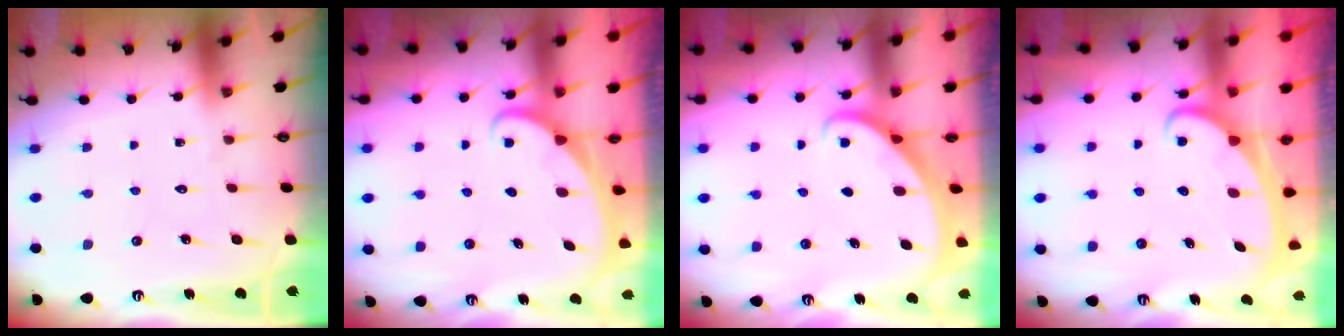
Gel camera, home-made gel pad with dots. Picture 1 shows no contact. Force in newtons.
{"total": 1.8, "press": 1.8, "slide": 0.1}
{"total": 1.8, "press": 1.8, "slide": 0.0}
{"total": 2.3, "press": 2.3, "slide": 0.4}